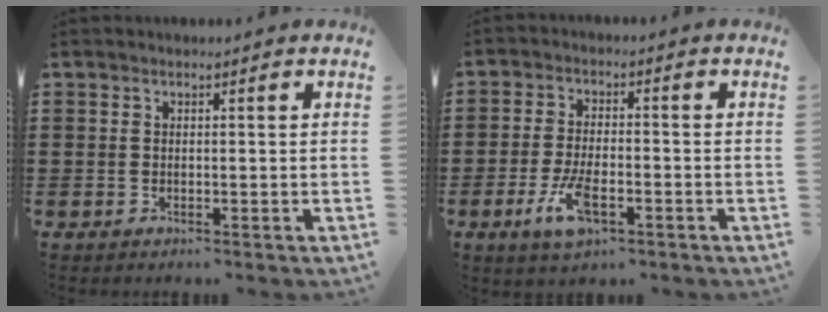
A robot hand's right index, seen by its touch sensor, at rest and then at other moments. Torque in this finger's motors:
{"motor_torque": [2.14, 0.00, 0.19, 0.14]}